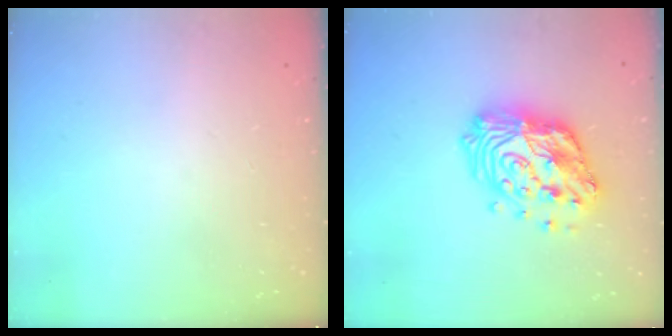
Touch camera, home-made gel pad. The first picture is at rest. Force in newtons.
{"total": 18.3, "press": 18.2, "slide": 1.6}